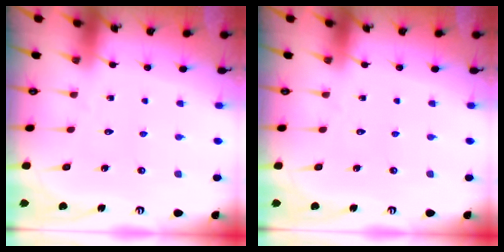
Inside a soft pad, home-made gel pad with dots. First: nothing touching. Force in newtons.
{"total": 0.0}